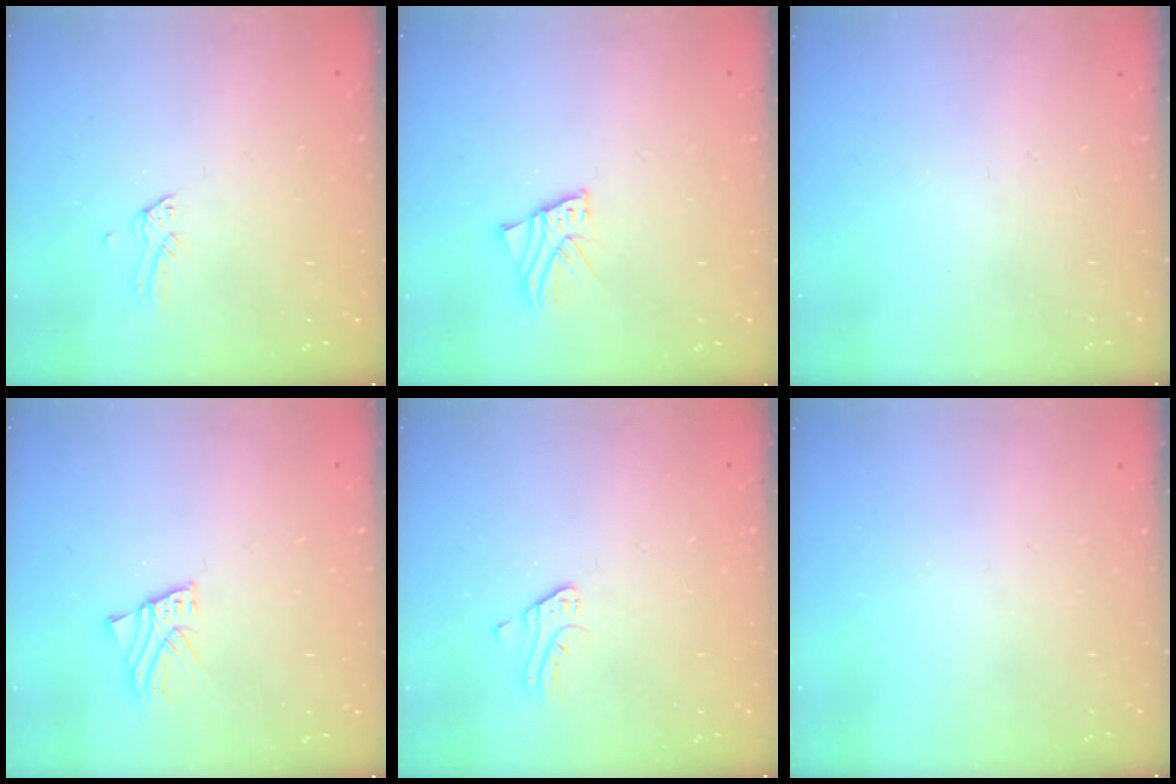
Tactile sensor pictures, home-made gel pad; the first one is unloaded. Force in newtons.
{"total": 2.3, "press": 2.3, "slide": 0.2}
{"total": 0.0}
{"total": 2.3, "press": 2.3, "slide": 0.2}
{"total": 0.8, "press": 0.8, "slide": 0.1}
{"total": 0.0}